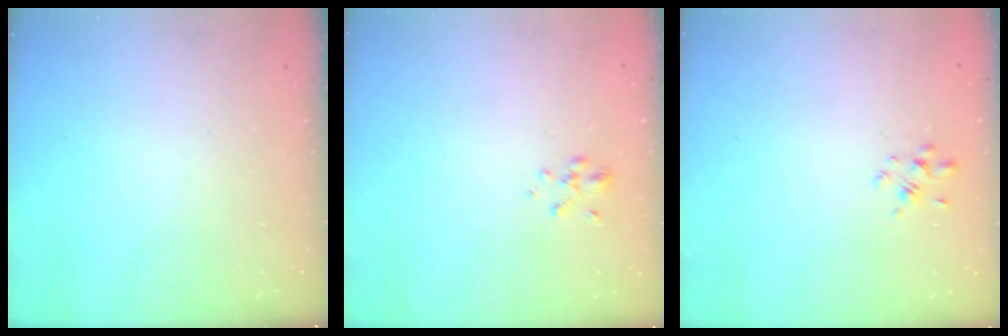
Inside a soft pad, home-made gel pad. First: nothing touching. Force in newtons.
{"total": 2.6, "press": 2.5, "slide": 0.9}
{"total": 2.1, "press": 2.0, "slide": 0.9}